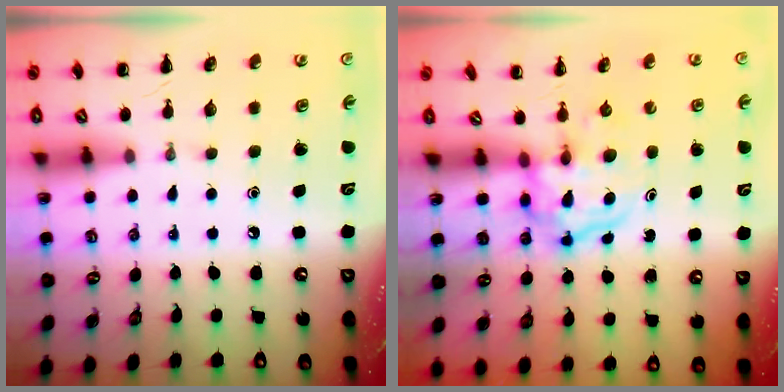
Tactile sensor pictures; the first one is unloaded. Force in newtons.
{"total": 3.8, "press": 3.7, "slide": 0.4}